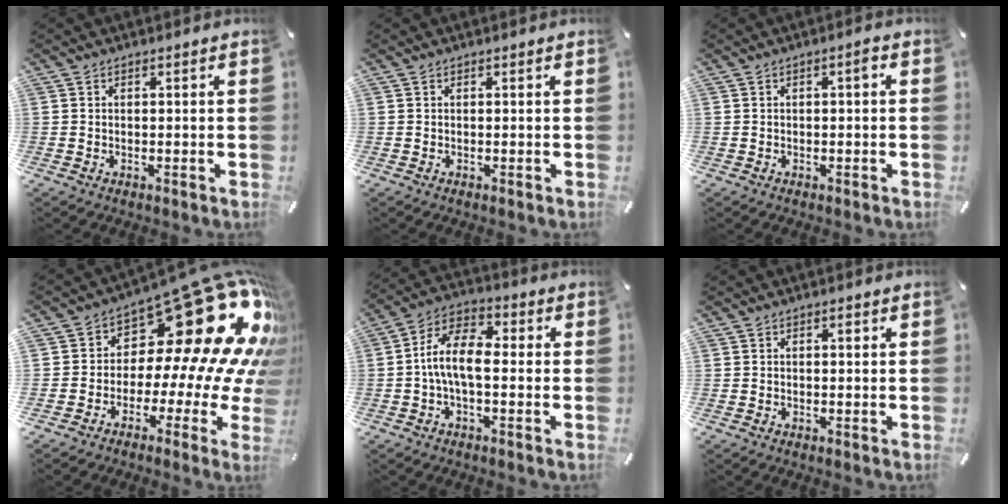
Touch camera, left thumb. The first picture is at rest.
{"total": 0.0}
{"total": 1.9, "force": [-0.4, 0.7, 1.8], "torque": [-0.033, 0.007, -0.009]}
{"total": 27.3, "force": [12.6, 12.9, 20.4], "torque": [-0.269, -0.127, 0.238]}
{"total": 10.1, "force": [-1.2, 4.9, 8.7], "torque": [-0.184, 0.005, -0.025]}
{"total": 0.8, "force": [0.2, 0.4, 0.7], "torque": [-0.014, 0.003, 0.003]}